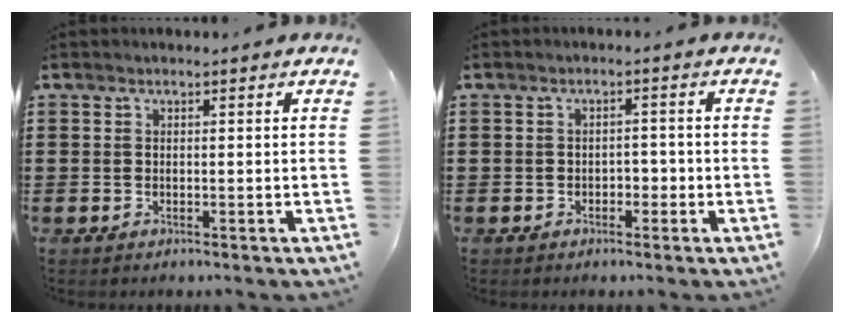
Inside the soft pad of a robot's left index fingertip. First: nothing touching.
{"total": 1.8, "force": [-1.0, 1.1, 1.0], "torque": [-0.023, 0.003, -0.025]}